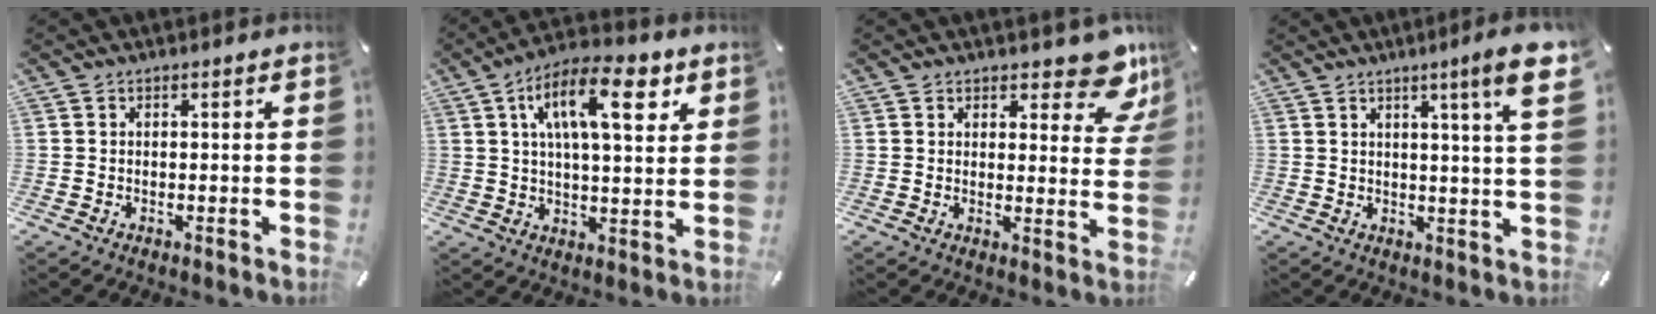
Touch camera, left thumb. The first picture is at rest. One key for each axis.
{"total": 15.8, "fx": 6.5, "fy": 6.4, "fz": 12.9, "tx": -0.207, "ty": -0.006, "tz": 0.104}
{"total": 9.5, "fx": 7.1, "fy": 4.1, "fz": 4.8, "tx": -0.033, "ty": -0.056, "tz": 0.119}
{"total": 9.8, "fx": 4.6, "fy": -0.1, "fz": 8.6, "tx": -0.135, "ty": -0.018, "tz": 0.068}